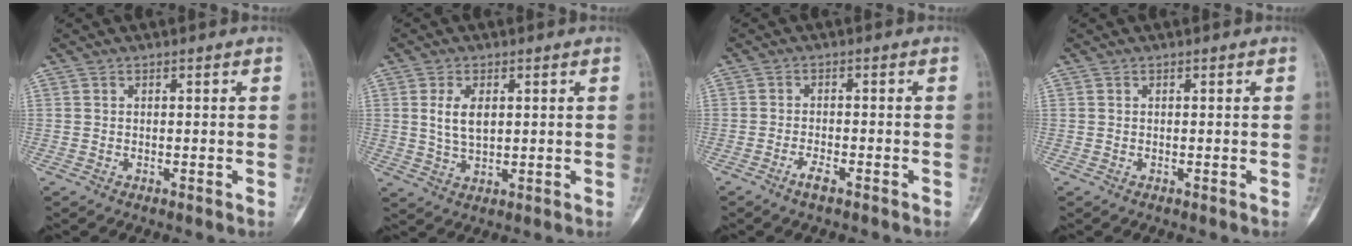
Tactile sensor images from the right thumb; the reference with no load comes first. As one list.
[{"total": 5.6, "force": [1.3, 3.2, 4.4], "torque": [-0.076, -0.006, 0.028]}, {"total": 2.6, "force": [-1.8, 0.9, 1.6], "torque": [-0.030, 0.008, -0.035]}, {"total": 0.0}]